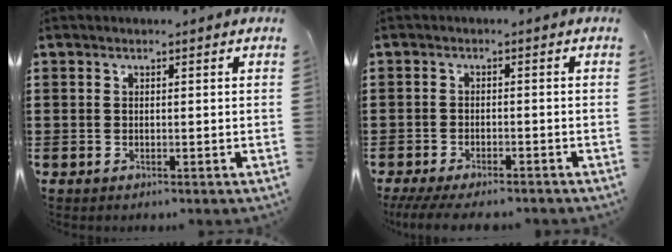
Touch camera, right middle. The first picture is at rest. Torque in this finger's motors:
{"motor_torque": [1.51, -0.28, 0.46, 0.21]}